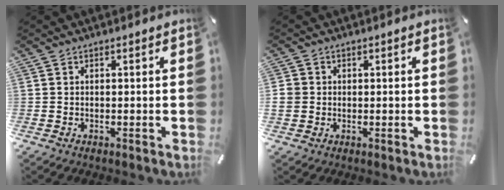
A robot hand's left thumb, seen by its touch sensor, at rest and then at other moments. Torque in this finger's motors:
{"motor_torque": [0.53, 1.26, 0.51, 0.25, 0.20]}